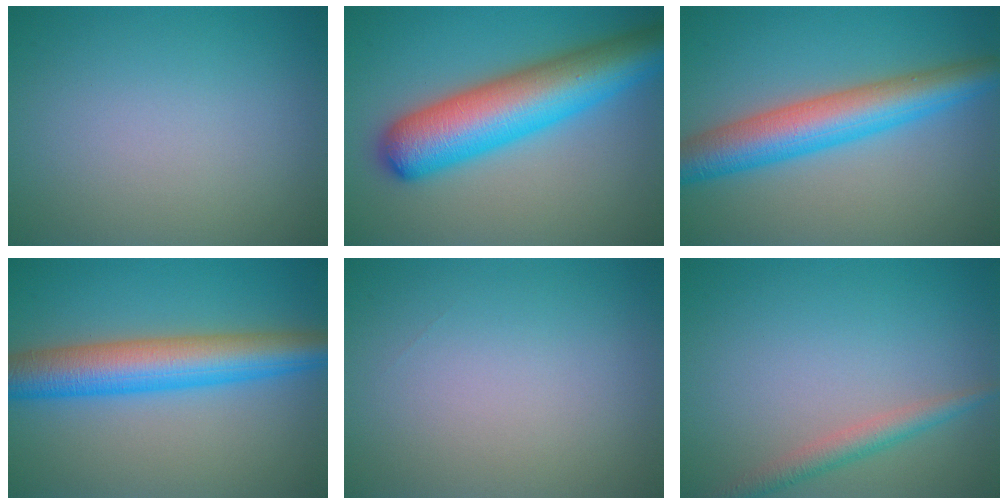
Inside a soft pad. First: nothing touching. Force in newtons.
{"total": 10.4, "press": 10.4, "slide": 0.3}
{"total": 7.2, "press": 7.2, "slide": 0.1}
{"total": 7.7, "press": 7.7, "slide": 0.1}
{"total": 0.0}
{"total": 2.3, "press": 2.3, "slide": 0.1}